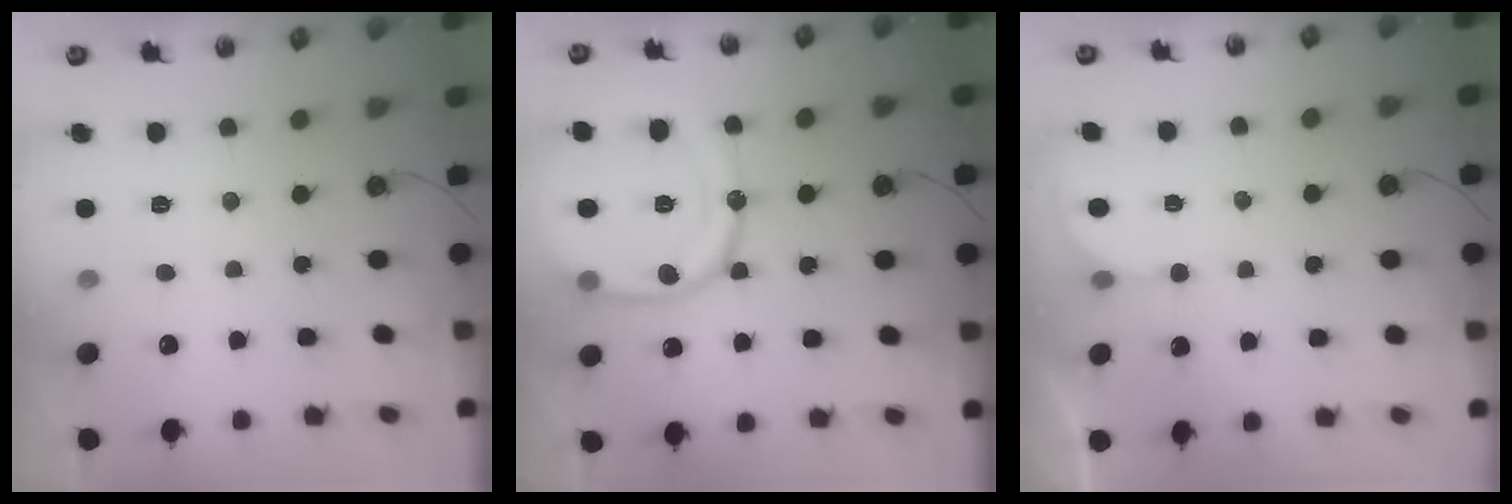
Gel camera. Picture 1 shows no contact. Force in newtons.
{"total": 18.7, "press": 18.6, "slide": 1.8}
{"total": 1.6, "press": 1.6, "slide": 0.1}